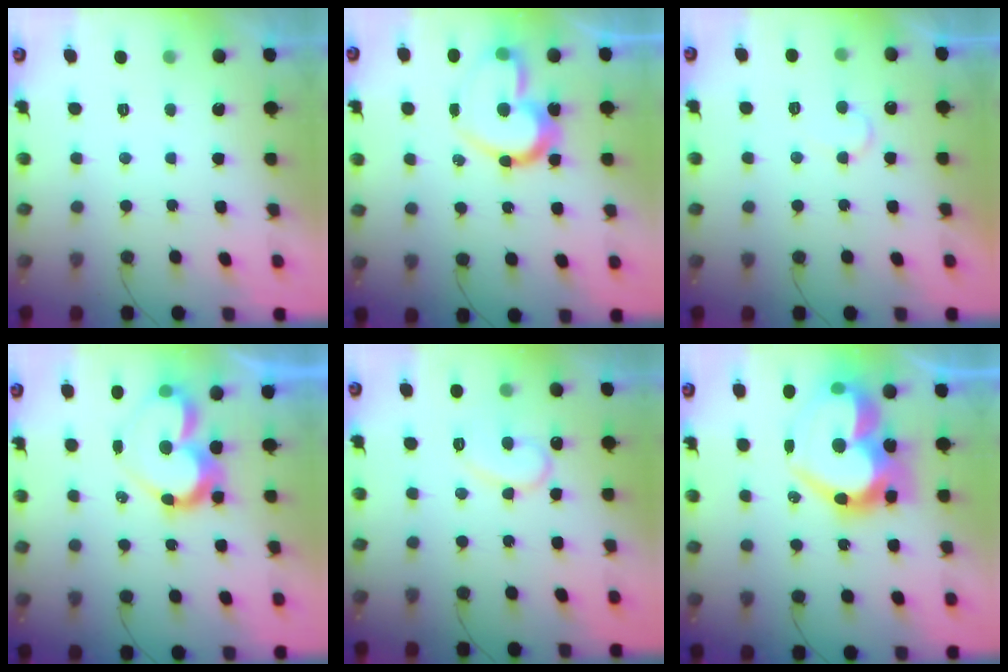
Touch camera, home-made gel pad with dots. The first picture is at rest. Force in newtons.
{"total": 18.1, "press": 18.1, "slide": 1.3}
{"total": 6.2, "press": 6.2, "slide": 0.5}
{"total": 12.9, "press": 12.9, "slide": 1.5}
{"total": 11.8, "press": 11.7, "slide": 1.1}
{"total": 27.0, "press": 26.9, "slide": 2.6}